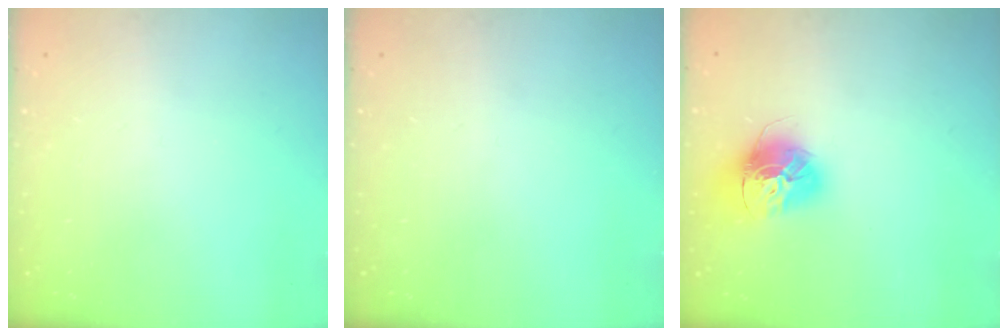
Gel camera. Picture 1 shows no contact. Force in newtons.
{"total": 0.0}
{"total": 15.6, "press": 15.5, "slide": 1.4}